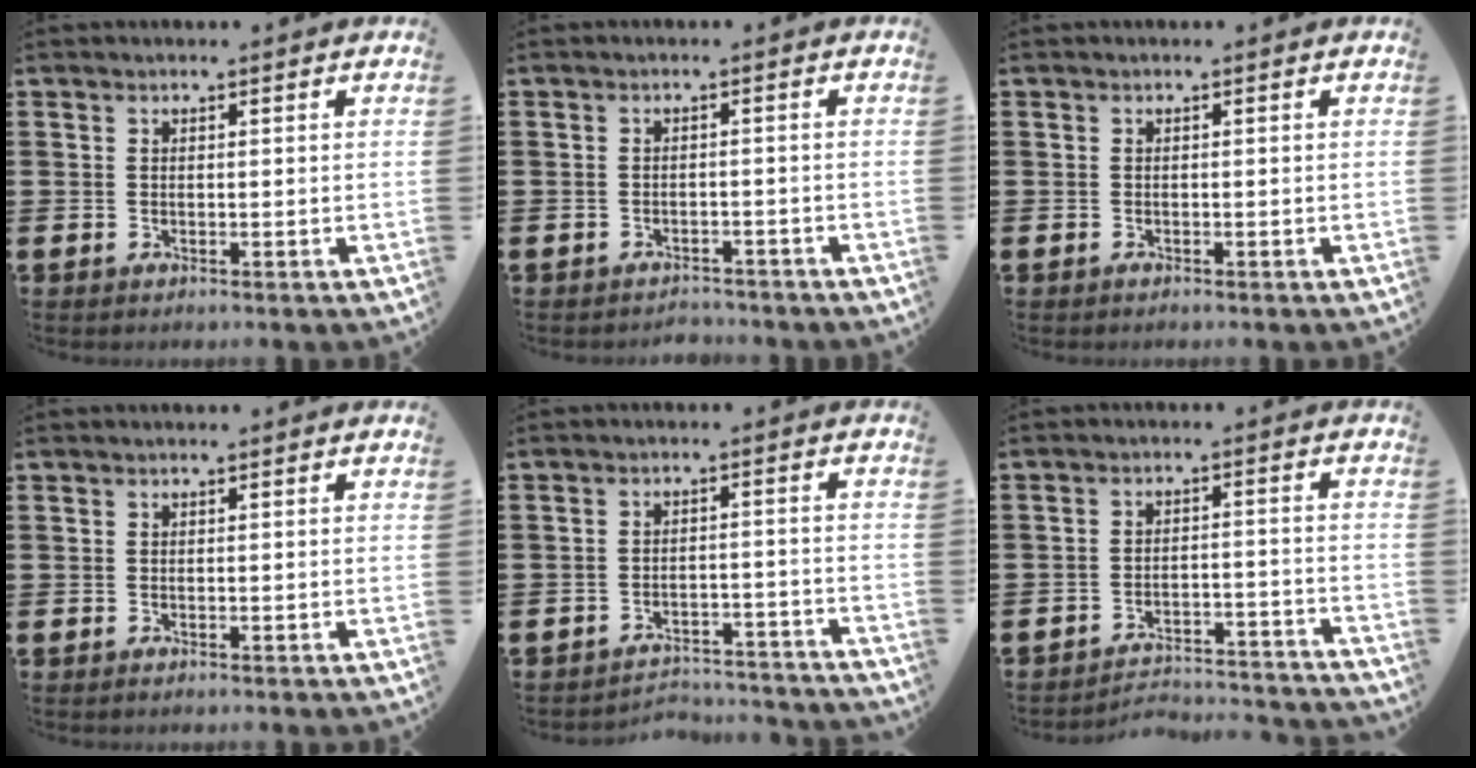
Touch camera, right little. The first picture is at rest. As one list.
[{"total": 1.5, "force": [-1.5, 0.1, -0.2], "torque": [-0.002, 0.004, -0.033]}, {"total": 0.0}, {"total": 0.0}, {"total": 3.5, "force": [-3.5, 0.2, 0.1], "torque": [-0.006, 0.006, -0.074]}, {"total": 3.3, "force": [-3.3, 0.4, 0.2], "torque": [-0.007, 0.006, -0.071]}]